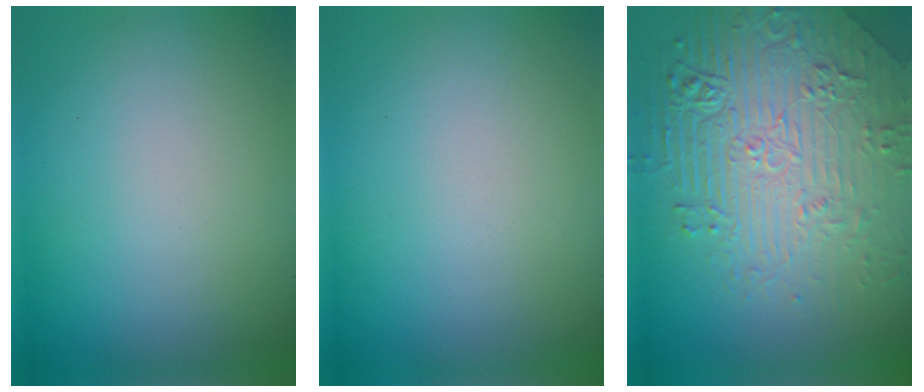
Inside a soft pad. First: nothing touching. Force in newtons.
{"total": 0.0}
{"total": 7.3, "press": 5.8, "slide": 4.5}